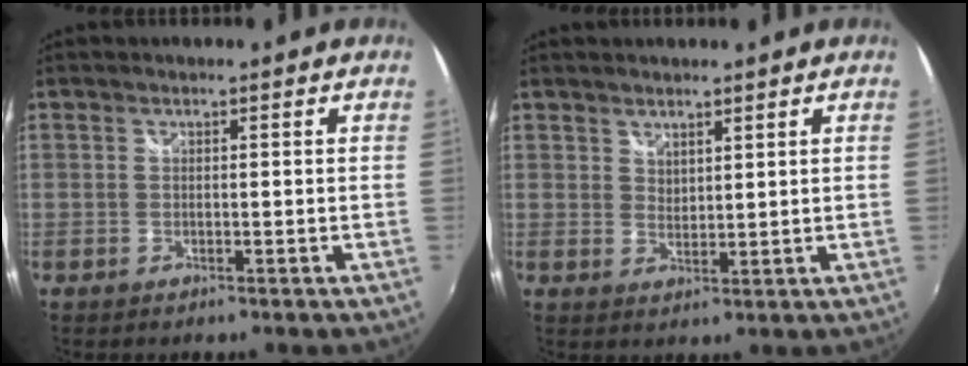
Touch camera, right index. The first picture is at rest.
{"total": 2.6, "force": [2.3, 1.1, 0.6], "torque": [-0.004, 0.003, 0.041]}